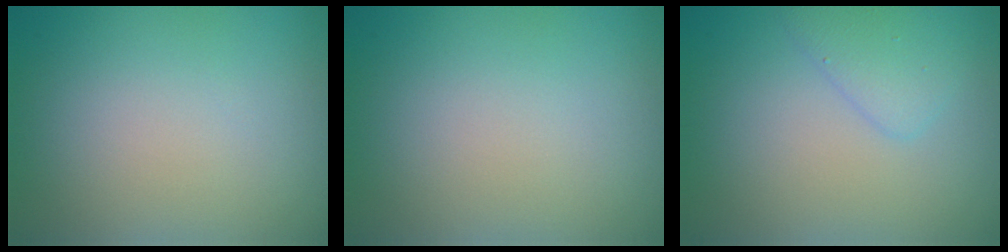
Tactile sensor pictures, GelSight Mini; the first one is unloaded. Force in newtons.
{"total": 0.0}
{"total": 2.1, "press": 2.1, "slide": 0.2}